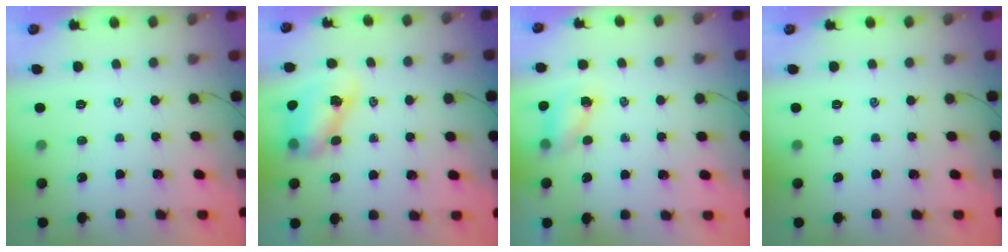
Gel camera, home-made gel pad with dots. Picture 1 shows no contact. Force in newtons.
{"total": 8.4, "press": 8.3, "slide": 1.7}
{"total": 4.9, "press": 4.8, "slide": 1.0}
{"total": 0.0}